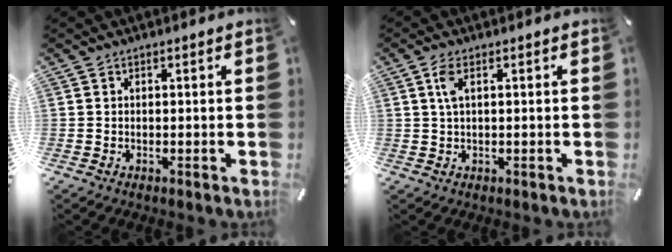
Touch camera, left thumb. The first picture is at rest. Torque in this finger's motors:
{"motor_torque": [0.18, 0.12, 0.02, -0.07, 0.19]}